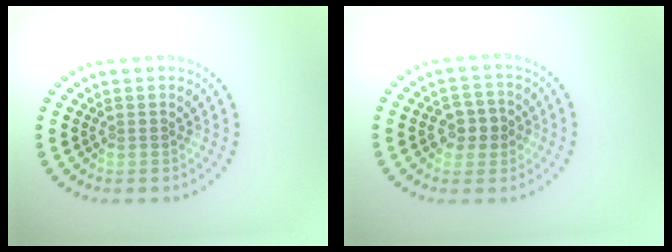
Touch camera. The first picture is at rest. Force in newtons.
{"total": 2.8, "press": 2.8, "slide": 0.5}